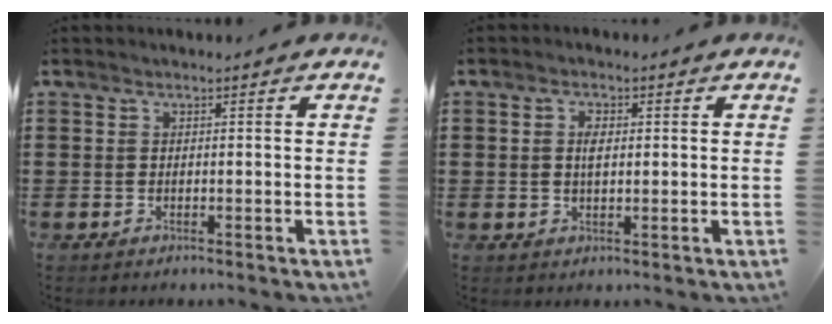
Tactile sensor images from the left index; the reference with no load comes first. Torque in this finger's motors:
{"motor_torque": [-0.05, -0.01, -0.02, -0.03]}